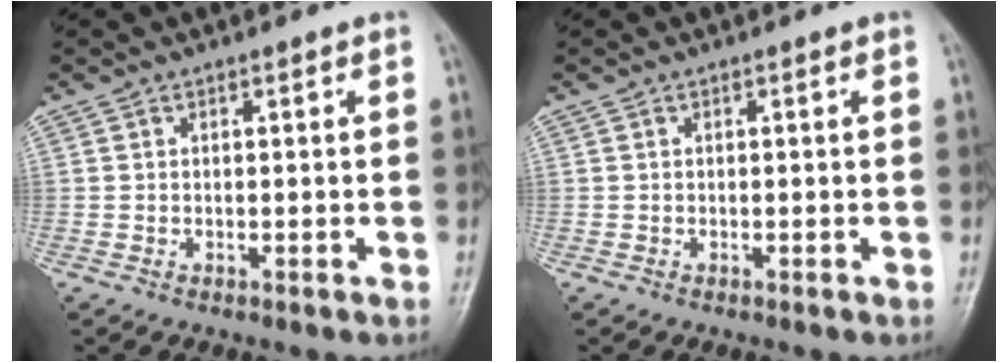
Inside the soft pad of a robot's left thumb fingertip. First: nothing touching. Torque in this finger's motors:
{"motor_torque": [0.00, 0.00, -0.02, -0.02, 0.00]}